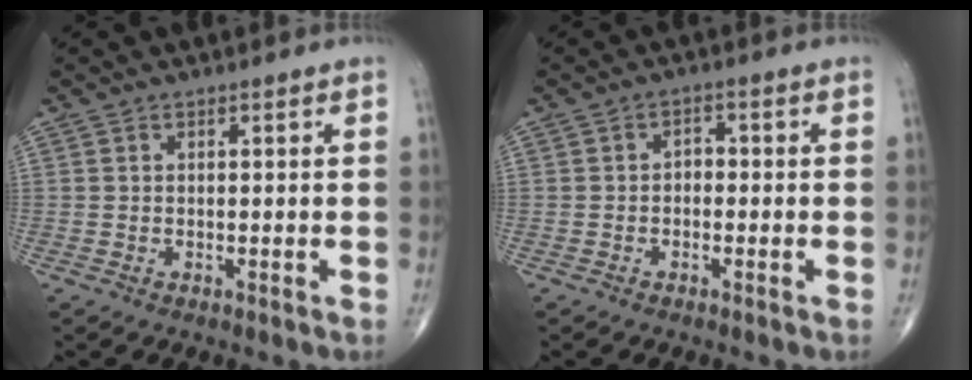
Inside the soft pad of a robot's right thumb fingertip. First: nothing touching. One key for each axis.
{"total": 2.2, "fx": -0.4, "fy": 1.6, "fz": 1.4, "tx": -0.009, "ty": 0.012, "tz": -0.014}